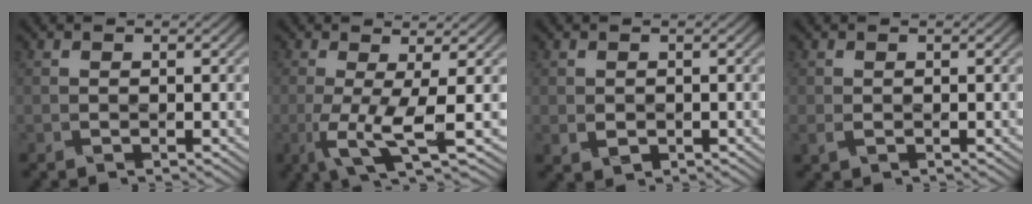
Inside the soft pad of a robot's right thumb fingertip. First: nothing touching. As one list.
[{"total": 6.6, "force": [-1.7, 0.8, 6.3], "torque": [-0.159, -0.008, -0.021]}, {"total": 1.9, "force": [0.1, 1.7, 0.9], "torque": [-0.037, 0.000, 0.004]}, {"total": 1.5, "force": [-0.5, 1.0, 0.9], "torque": [-0.033, 0.000, -0.003]}]